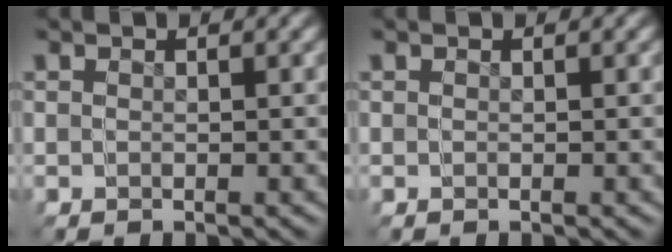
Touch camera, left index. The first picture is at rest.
{"total": 0.0}